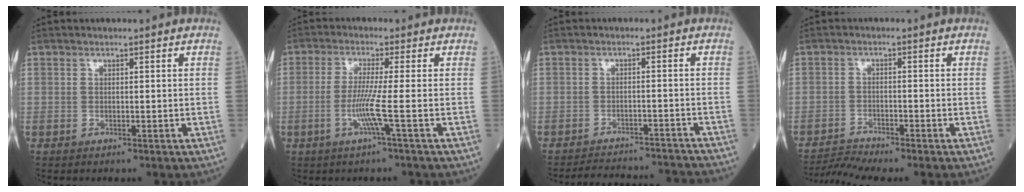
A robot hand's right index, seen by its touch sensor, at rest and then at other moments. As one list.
[{"total": 4.8, "force": [-1.4, -1.4, 4.4], "torque": [-0.093, -0.010, -0.028]}, {"total": 12.5, "force": [-12.2, 1.0, 2.2], "torque": [-0.032, 0.009, -0.156]}, {"total": 3.6, "force": [-3.3, -1.4, -0.1], "torque": [-0.009, -0.018, -0.063]}]